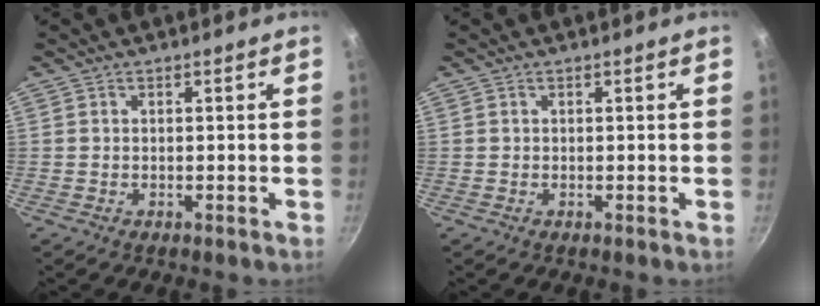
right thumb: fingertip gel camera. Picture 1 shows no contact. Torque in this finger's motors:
{"motor_torque": [0.10, 0.20, 0.20, 0.14, 0.01]}